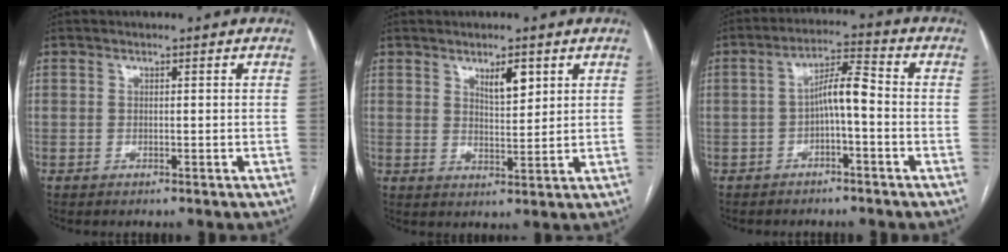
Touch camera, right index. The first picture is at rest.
{"total": 4.3, "force": [2.5, 1.2, 3.3], "torque": [-0.058, -0.003, 0.045]}
{"total": 5.5, "force": [-1.0, 0.9, 5.4], "torque": [-0.094, 0.023, -0.017]}